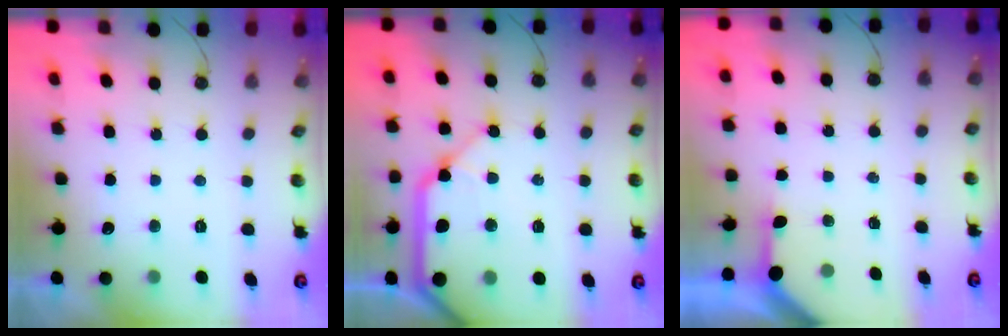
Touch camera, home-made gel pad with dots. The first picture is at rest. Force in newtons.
{"total": 19.2, "press": 19.0, "slide": 3.0}
{"total": 2.9, "press": 2.9, "slide": 0.3}